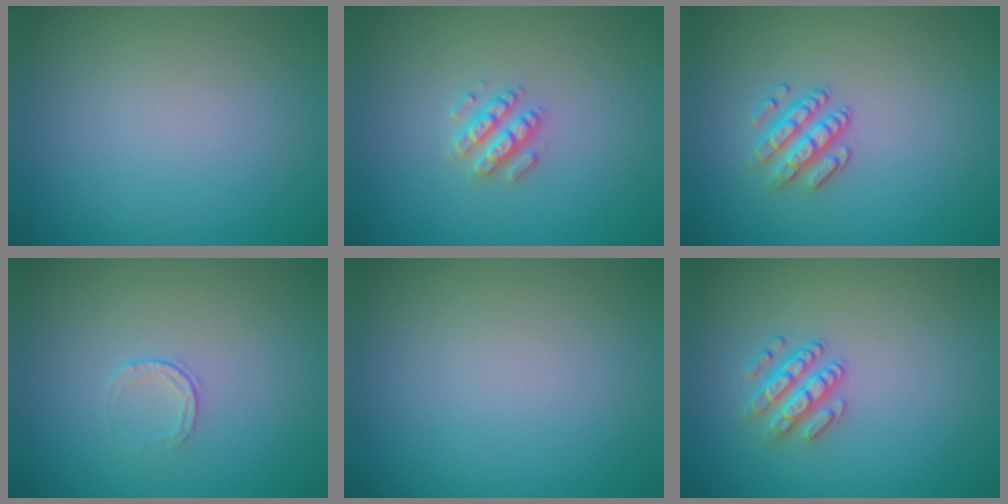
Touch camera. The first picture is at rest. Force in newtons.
{"total": 2.5, "press": 2.4, "slide": 0.5}
{"total": 2.5, "press": 2.3, "slide": 0.9}
{"total": 0.7, "press": 0.5, "slide": 0.5}
{"total": 0.0}
{"total": 2.5, "press": 2.5, "slide": 0.4}